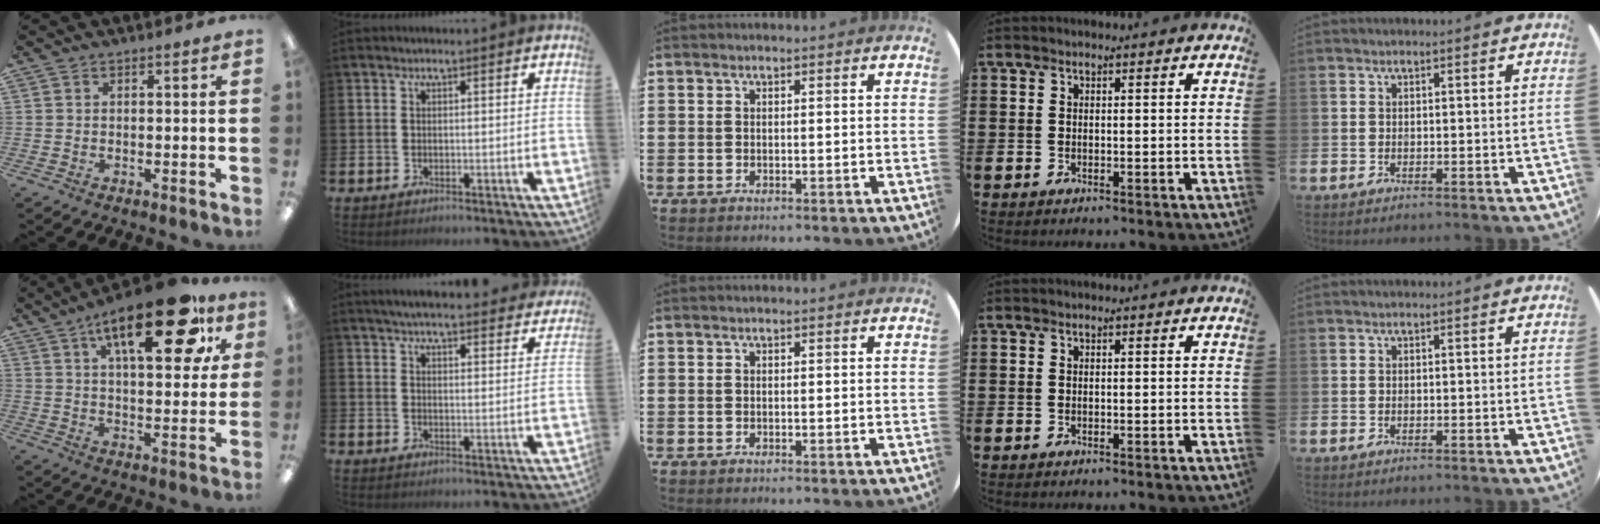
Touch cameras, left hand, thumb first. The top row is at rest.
{"thumb": {"total": 22.7, "force": [11.7, 8.9, 17.3], "torque": [-0.256, -0.042, 0.179]}, "index": {"total": 5.0, "force": [4.8, 0.6, 1.3], "torque": [-0.030, -0.025, 0.084]}}